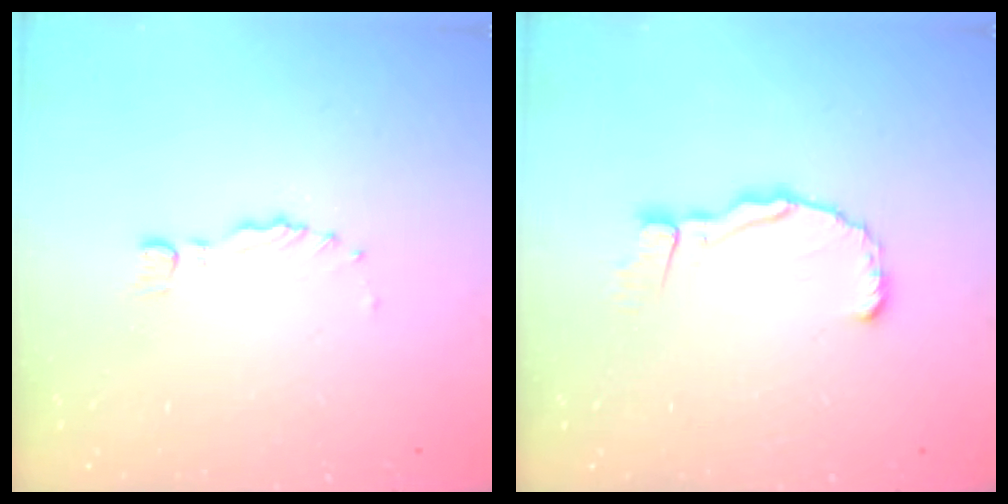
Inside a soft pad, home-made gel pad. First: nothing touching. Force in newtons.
{"total": 9.0, "press": 8.9, "slide": 1.1}